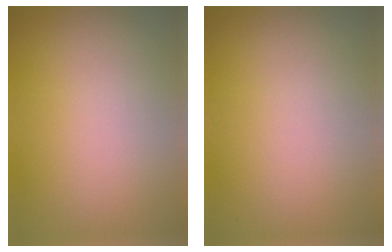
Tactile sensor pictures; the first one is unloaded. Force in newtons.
{"total": 0.0}